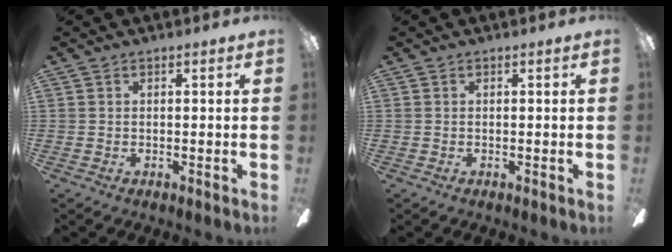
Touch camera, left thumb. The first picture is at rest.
{"total": 0.0}